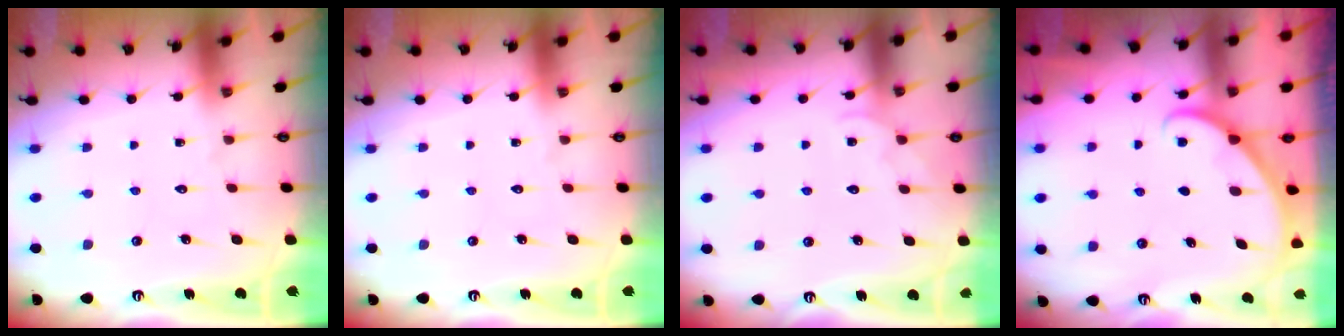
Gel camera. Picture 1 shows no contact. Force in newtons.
{"total": 0.0}
{"total": 2.5, "press": 2.5, "slide": 0.4}
{"total": 2.8, "press": 2.8, "slide": 0.2}